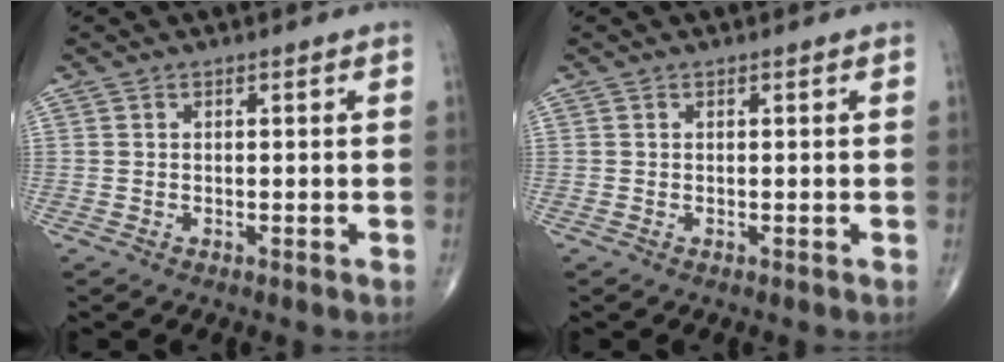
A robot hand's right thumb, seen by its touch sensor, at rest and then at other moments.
{"total": 0.0}